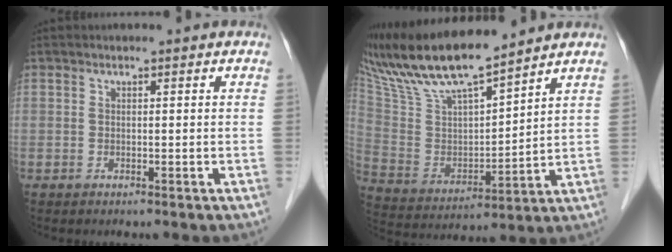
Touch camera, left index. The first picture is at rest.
{"total": 16.1, "force": [14.1, 1.4, 7.5], "torque": [-0.158, 0.006, 0.275]}